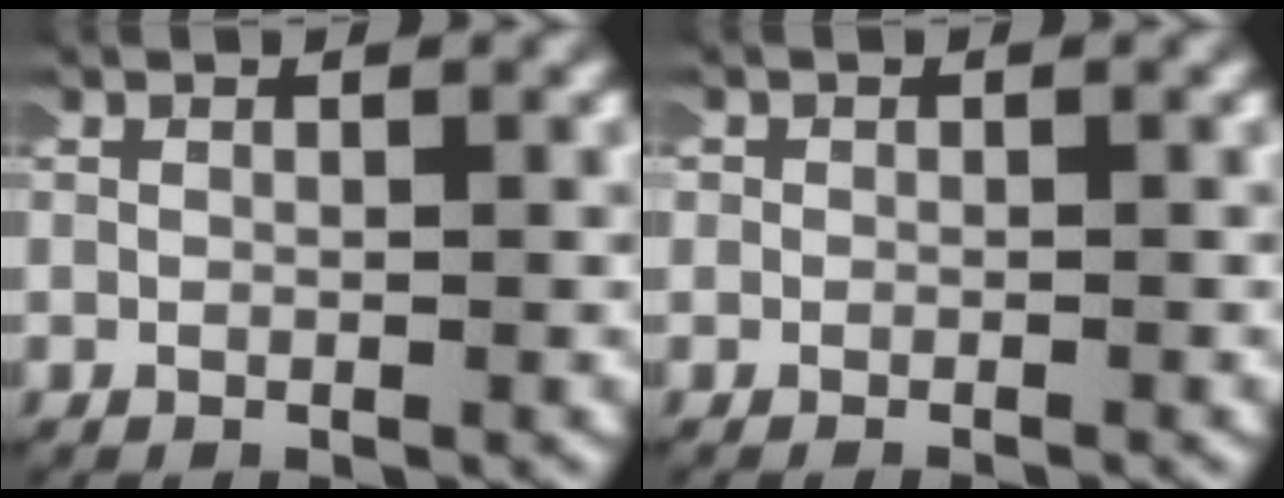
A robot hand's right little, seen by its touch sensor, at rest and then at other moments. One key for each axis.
{"total": 0.8, "fx": -0.6, "fy": 0.4, "fz": -0.4, "tx": 0.005, "ty": 0.001, "tz": -0.011}